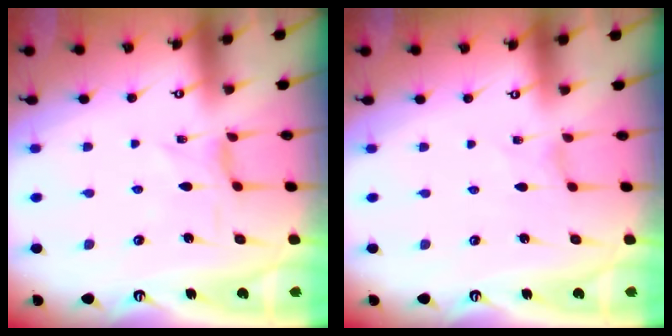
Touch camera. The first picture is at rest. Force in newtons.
{"total": 0.0}